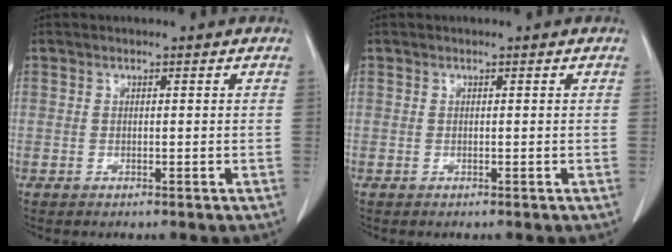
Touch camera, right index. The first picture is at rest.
{"total": 0.0}